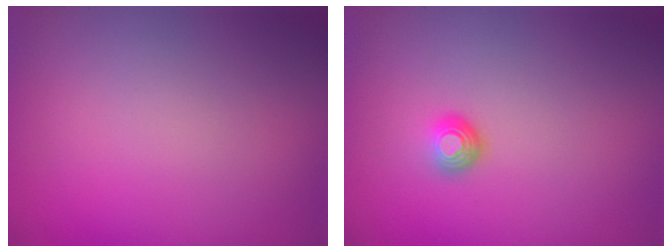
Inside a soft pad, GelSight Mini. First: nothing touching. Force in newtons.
{"total": 1.5, "press": 1.0, "slide": 1.1}